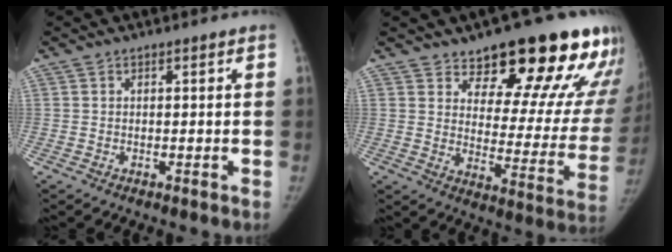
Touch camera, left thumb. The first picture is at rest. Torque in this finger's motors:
{"motor_torque": [0.33, 0.71, 1.38, -1.39, 0.06]}